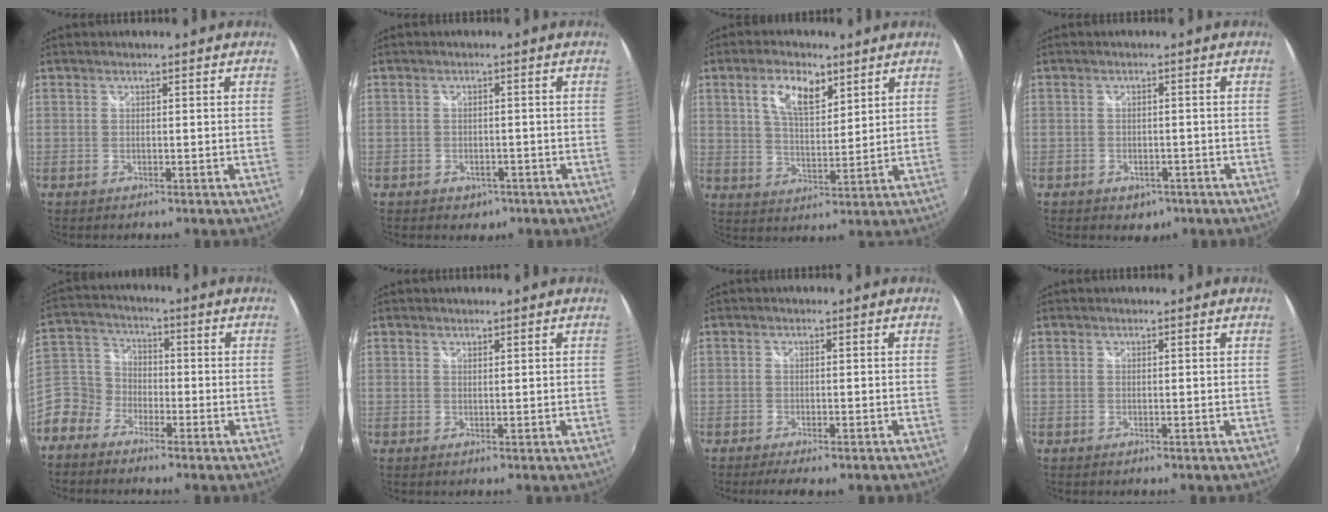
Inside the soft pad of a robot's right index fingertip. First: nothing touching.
{"total": 3.5, "force": [-1.8, 2.7, 1.2], "torque": [-0.028, -0.004, -0.020]}
{"total": 8.4, "force": [4.4, 3.7, 6.2], "torque": [-0.113, 0.009, 0.080]}
{"total": 4.1, "force": [-2.3, 3.0, 1.6], "torque": [-0.035, -0.008, -0.025]}
{"total": 10.4, "force": [-6.2, 7.9, 2.5], "torque": [-0.078, 0.026, -0.141]}
{"total": 0.6, "force": [0.6, 0.0, 0.1], "torque": [-0.001, -0.001, 0.011]}
{"total": 4.2, "force": [-3.3, 1.3, 2.3], "torque": [-0.056, -0.016, -0.052]}
{"total": 0.0}